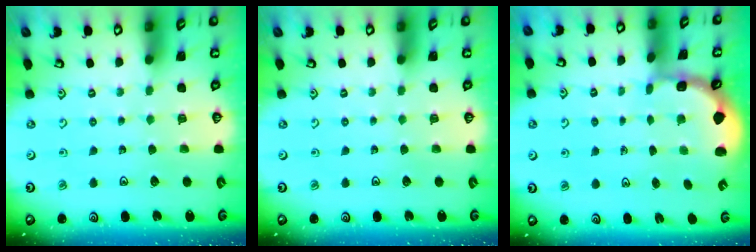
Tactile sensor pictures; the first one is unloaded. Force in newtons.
{"total": 0.0}
{"total": 1.6, "press": 1.5, "slide": 0.4}